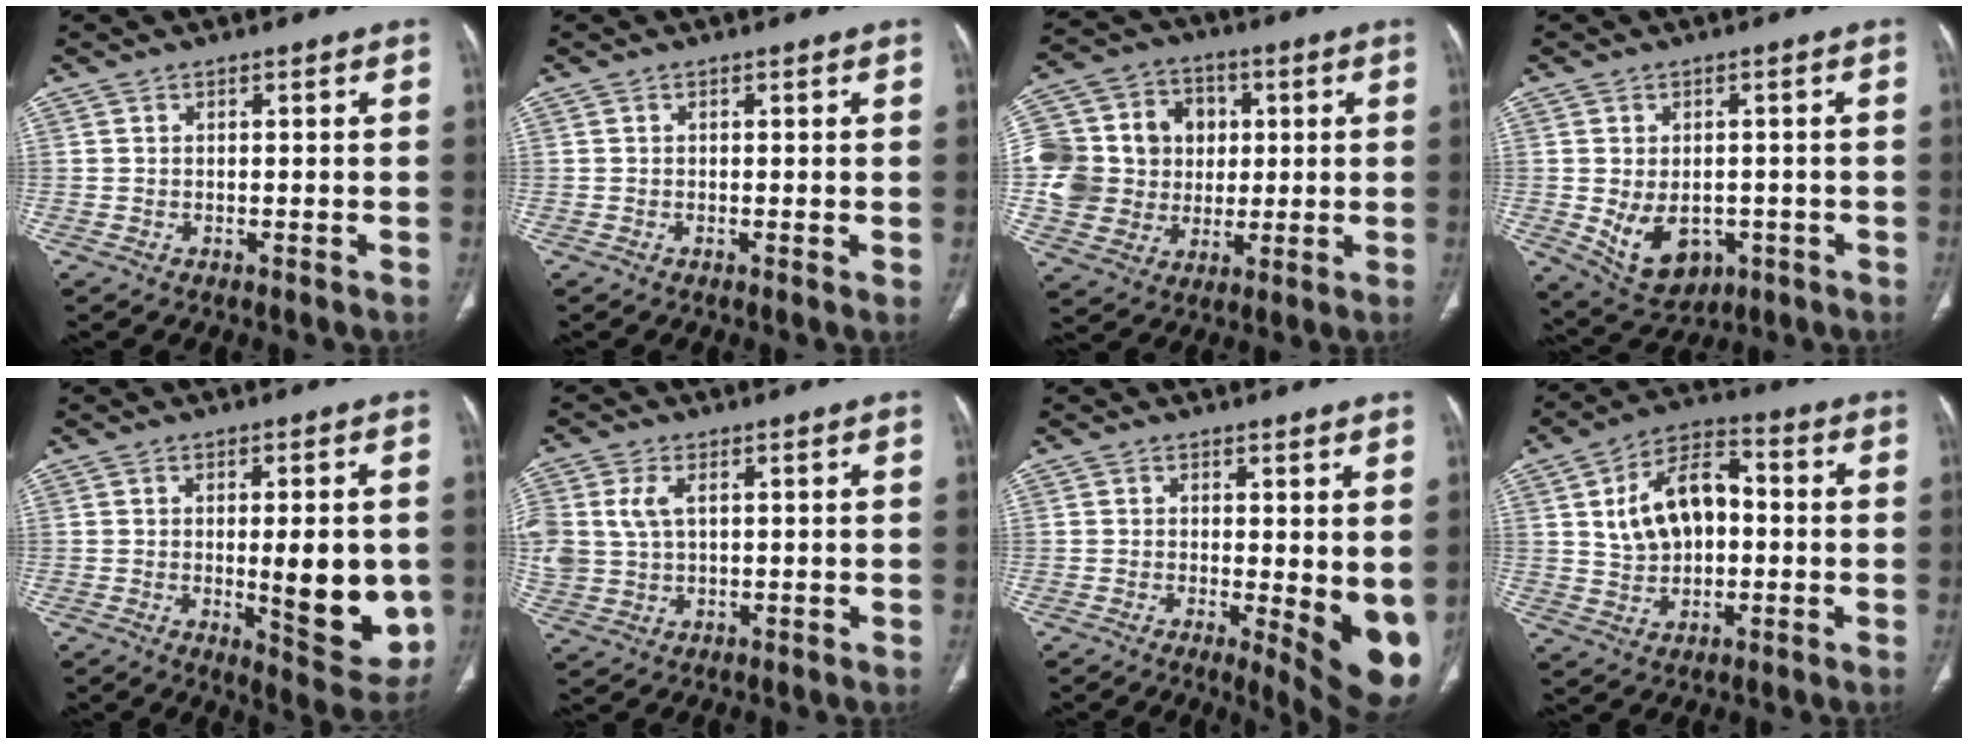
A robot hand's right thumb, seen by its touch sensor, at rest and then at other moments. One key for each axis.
{"total": 0.5, "fx": 0.1, "fy": 0.1, "fz": 0.5, "tx": -0.011, "ty": -0.002, "tz": -0.001}
{"total": 19.6, "fx": 1.7, "fy": 17.1, "fz": 9.5, "tx": -0.168, "ty": 0.033, "tz": 0.045}
{"total": 9.6, "fx": -2.1, "fy": 6.9, "fz": 6.3, "tx": -0.088, "ty": 0.002, "tz": -0.011}
{"total": 14.0, "fx": -1.3, "fy": 4.9, "fz": 13.1, "tx": -0.143, "ty": -0.024, "tz": -0.004}
{"total": 7.4, "fx": 1.9, "fy": 4.8, "fz": 5.4, "tx": -0.130, "ty": 0.007, "tz": 0.044}
{"total": 10.7, "fx": -0.6, "fy": 3.7, "fz": 10.1, "tx": -0.120, "ty": -0.023, "tz": -0.001}
{"total": 13.1, "fx": 1.3, "fy": 8.4, "fz": 9.9, "tx": -0.149, "ty": 0.023, "tz": 0.019}